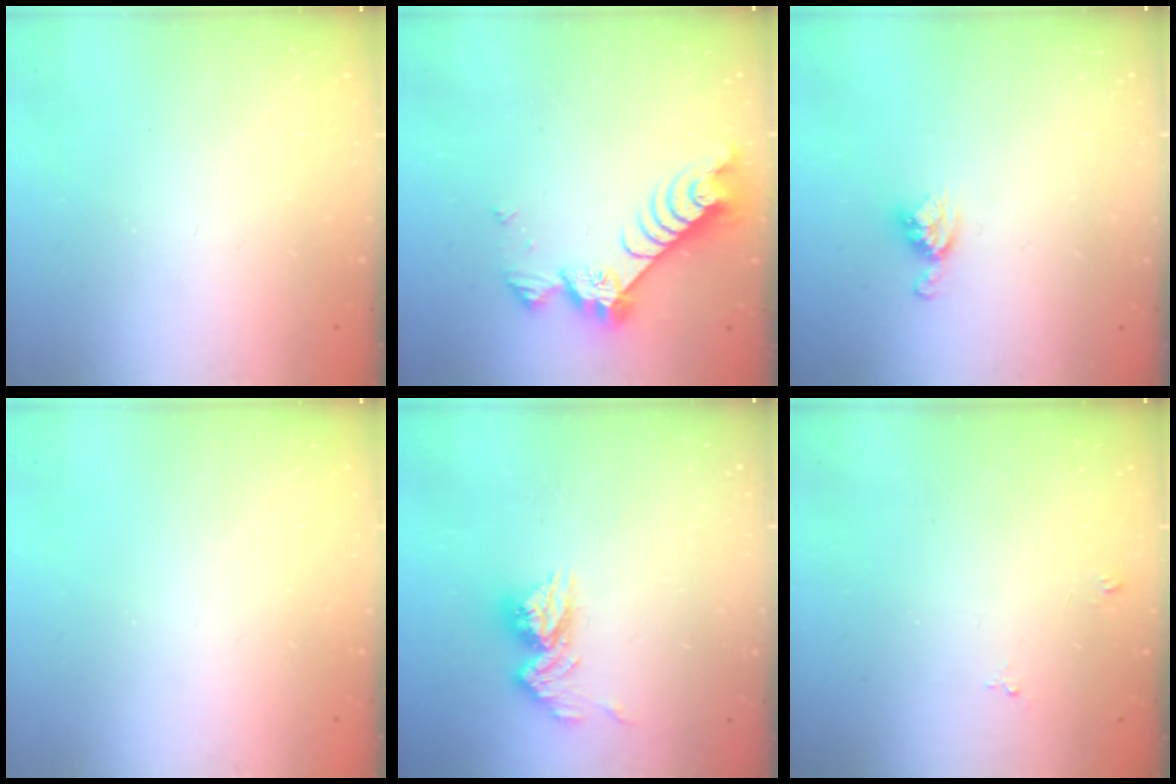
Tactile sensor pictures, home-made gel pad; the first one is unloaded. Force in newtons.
{"total": 7.4, "press": 7.3, "slide": 0.9}
{"total": 5.5, "press": 5.5, "slide": 0.1}
{"total": 0.0}
{"total": 11.5, "press": 11.4, "slide": 1.1}
{"total": 4.1, "press": 4.1, "slide": 0.4}